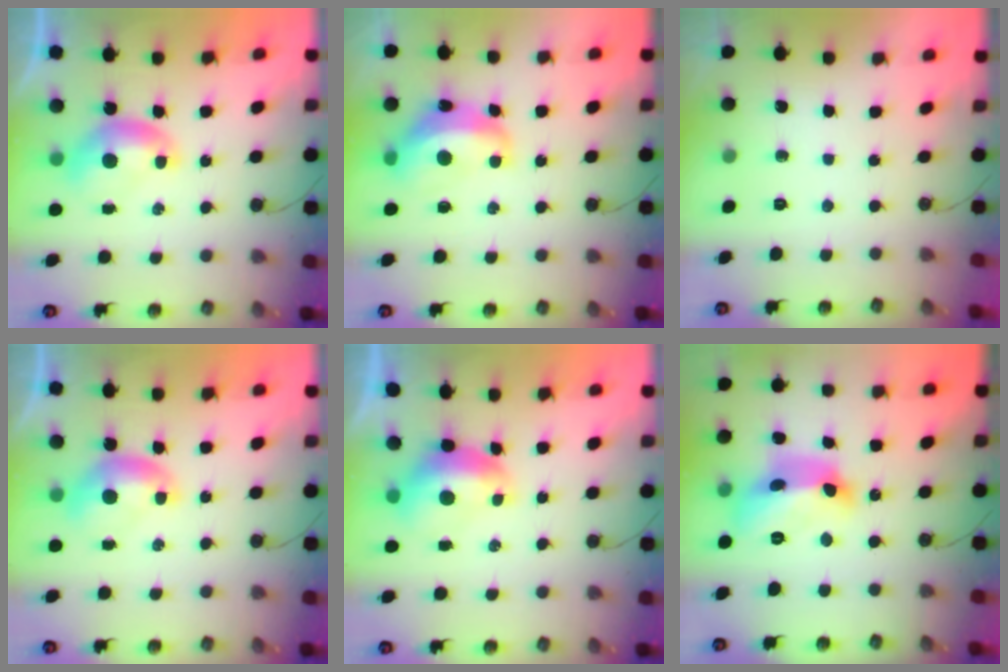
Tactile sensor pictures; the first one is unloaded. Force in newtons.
{"total": 8.0, "press": 8.0, "slide": 1.2}
{"total": 0.0}
{"total": 0.0}
{"total": 1.6, "press": 1.4, "slide": 0.7}
{"total": 14.0, "press": 13.9, "slide": 0.9}